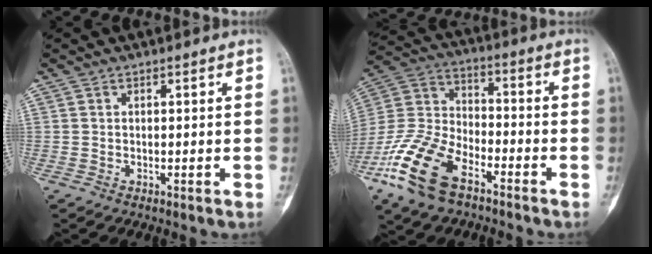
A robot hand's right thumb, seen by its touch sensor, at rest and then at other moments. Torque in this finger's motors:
{"motor_torque": [0.40, 0.77, 1.79, -1.01, 0.59]}